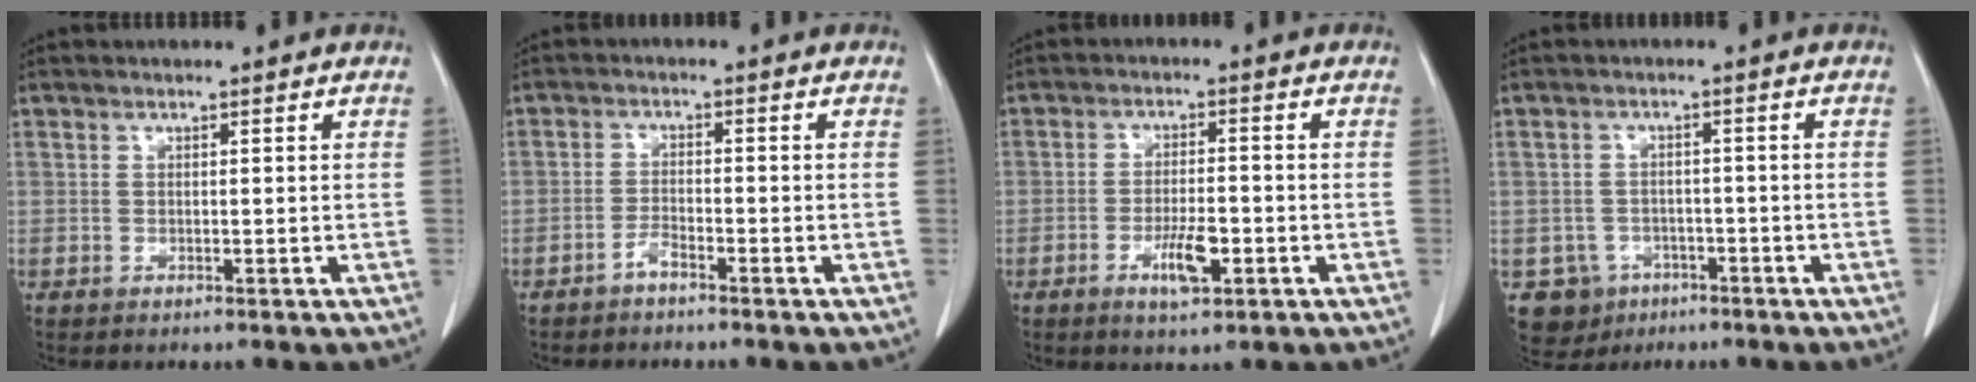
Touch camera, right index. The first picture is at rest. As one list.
[{"total": 1.8, "force": [-1.4, 0.1, 1.2], "torque": [-0.020, 0.001, -0.031]}, {"total": 5.3, "force": [-1.9, 1.3, 4.7], "torque": [-0.085, -0.002, -0.030]}, {"total": 5.0, "force": [-2.3, 4.4, 0.3], "torque": [-0.002, 0.008, -0.033]}]